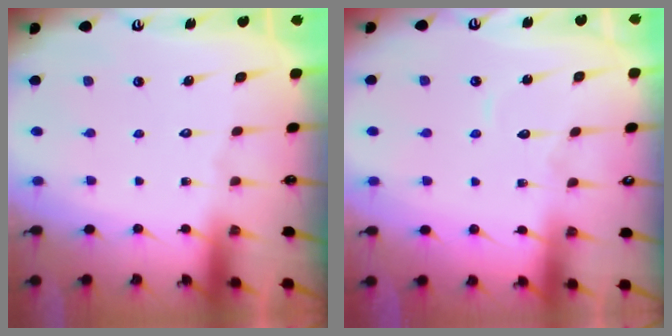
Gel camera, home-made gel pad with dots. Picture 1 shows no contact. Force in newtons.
{"total": 6.2, "press": 6.2, "slide": 0.3}